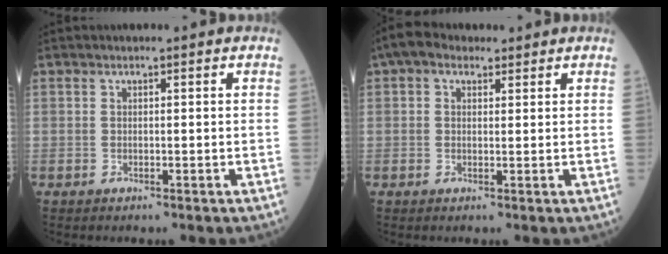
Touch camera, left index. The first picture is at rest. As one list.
[{"total": 4.0, "force": [2.3, 2.7, 1.8], "torque": [-0.040, 0.028, 0.041]}]